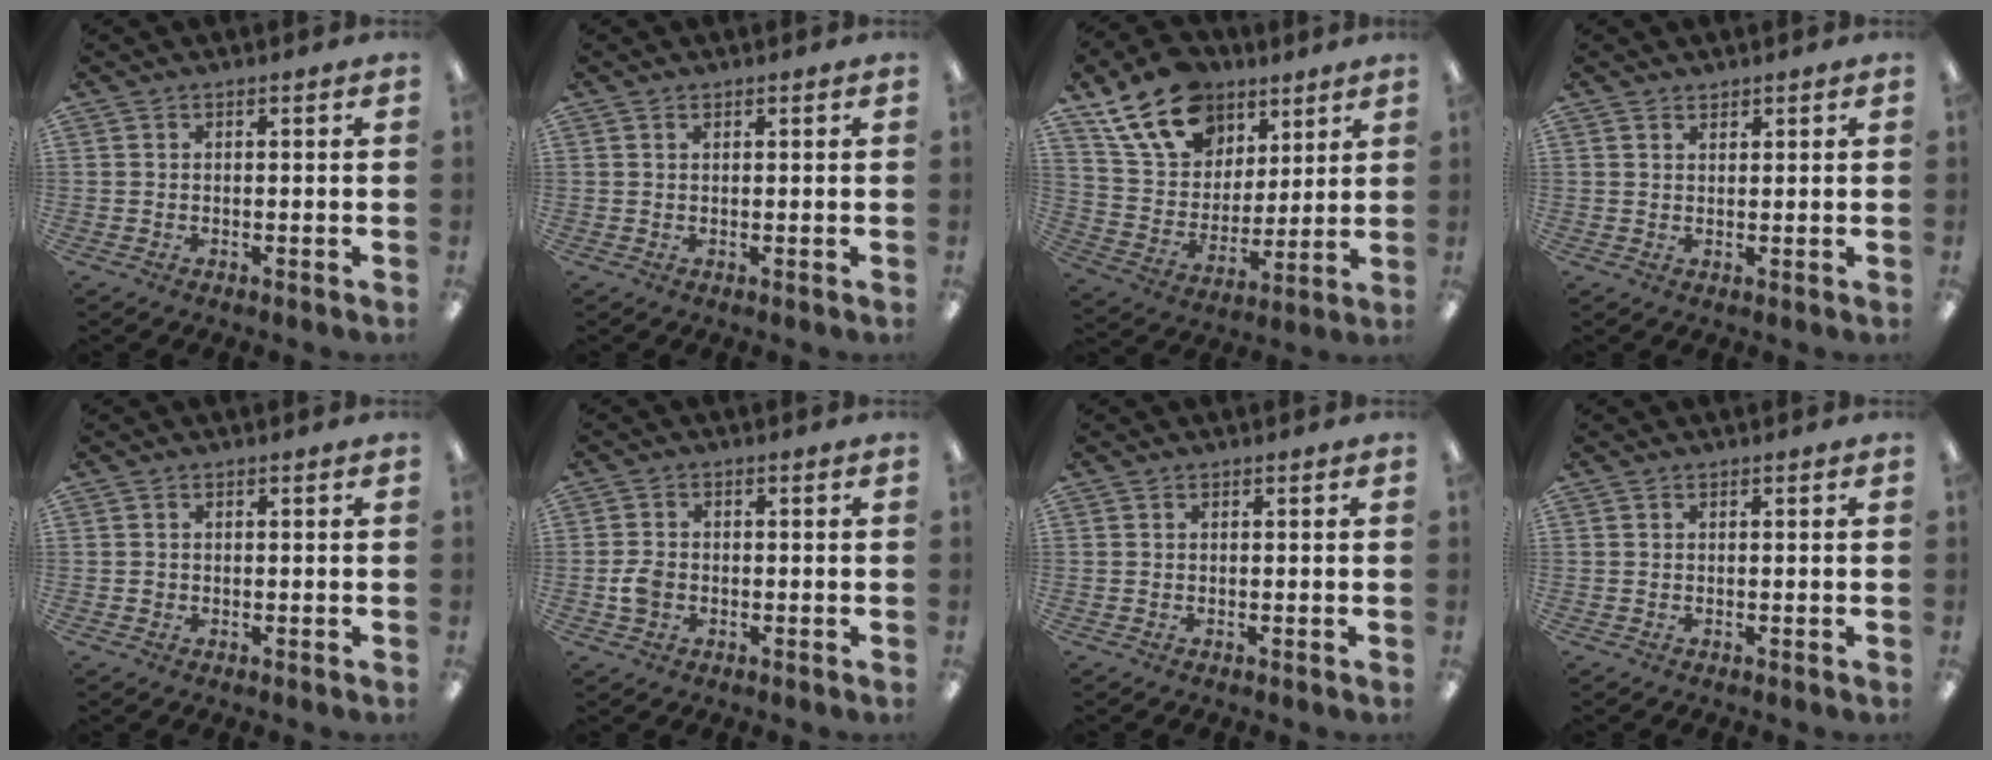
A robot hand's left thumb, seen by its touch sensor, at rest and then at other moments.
{"total": 0.5, "force": [0.4, 0.2, 0.2], "torque": [-0.006, 0.001, 0.008]}
{"total": 18.6, "force": [11.9, 12.2, 7.5], "torque": [-0.139, -0.060, 0.226]}
{"total": 1.4, "force": [1.3, 0.5, 0.0], "torque": [0.001, -0.002, 0.025]}
{"total": 0.5, "force": [0.0, 0.5, 0.1], "torque": [-0.002, 0.005, -0.002]}
{"total": 3.9, "force": [-0.8, 3.1, 2.3], "torque": [-0.045, 0.004, -0.015]}
{"total": 0.0}
{"total": 0.0}